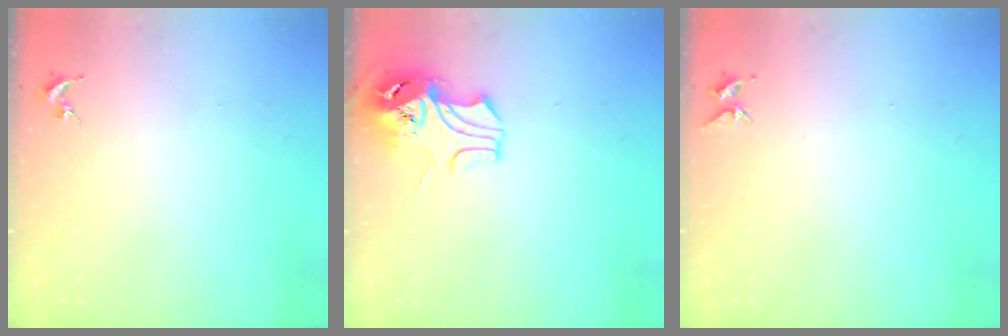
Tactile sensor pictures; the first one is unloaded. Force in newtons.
{"total": 9.8, "press": 9.7, "slide": 1.6}
{"total": 5.0, "press": 4.9, "slide": 0.5}